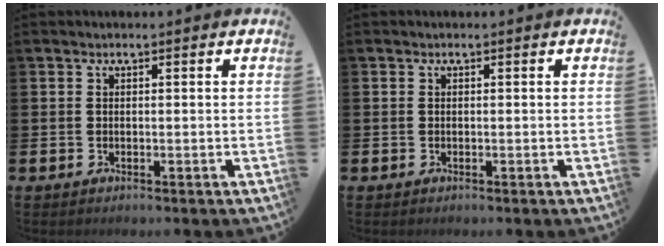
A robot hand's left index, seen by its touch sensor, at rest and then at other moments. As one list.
[{"total": 0.0}]